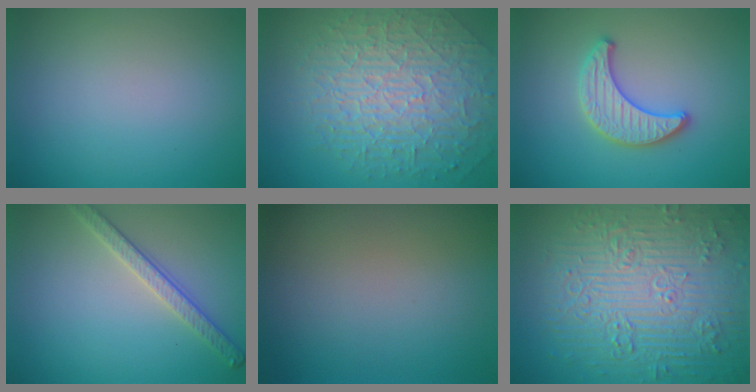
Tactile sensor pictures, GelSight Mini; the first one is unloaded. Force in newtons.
{"total": 9.6, "press": 6.2, "slide": 7.4}
{"total": 3.1, "press": 3.1, "slide": 0.3}
{"total": 2.8, "press": 2.7, "slide": 0.7}
{"total": 0.0}
{"total": 11.2, "press": 7.4, "slide": 8.4}